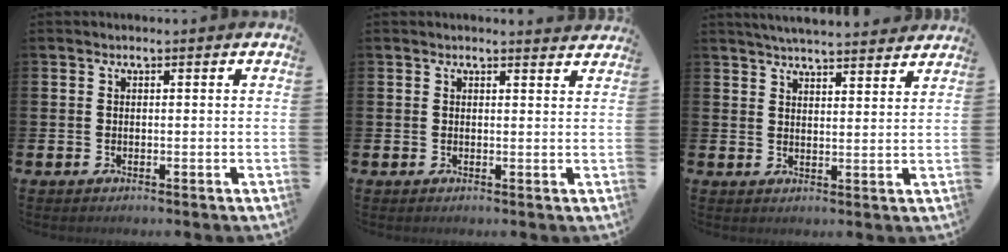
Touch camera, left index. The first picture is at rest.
{"total": 1.2, "force": [1.2, 0.0, 0.0], "torque": [0.011, -0.010, 0.019]}
{"total": 4.5, "force": [4.5, 0.0, 0.5], "torque": [-0.014, -0.027, 0.080]}